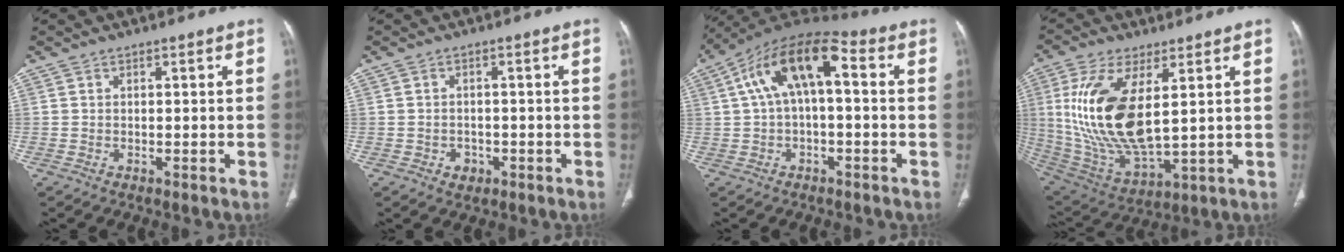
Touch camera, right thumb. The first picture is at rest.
{"total": 2.5, "force": [-1.0, 2.0, 1.0], "torque": [-0.005, 0.007, -0.009]}
{"total": 13.8, "force": [2.2, 6.5, 12.0], "torque": [-0.209, 0.044, 0.029]}
{"total": 19.6, "force": [3.7, 8.5, 17.2], "torque": [-0.356, -0.026, 0.085]}